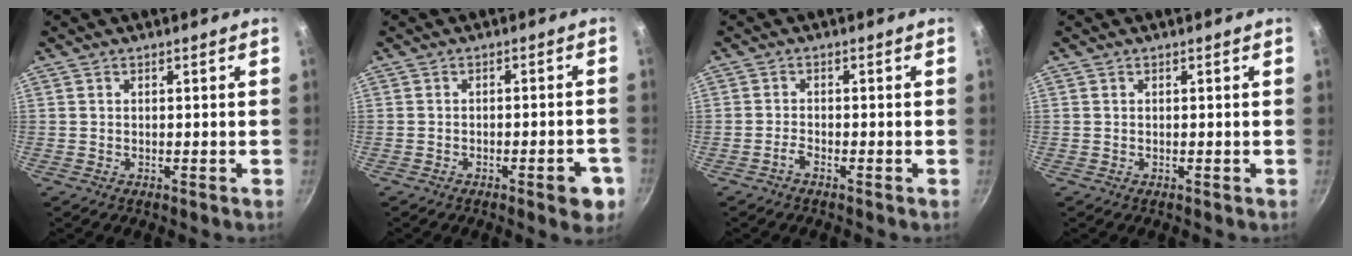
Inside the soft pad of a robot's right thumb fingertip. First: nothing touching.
{"total": 5.9, "force": [-2.8, 2.0, 4.9], "torque": [-0.046, 0.015, -0.031]}
{"total": 1.4, "force": [-1.1, 0.3, 0.7], "torque": [-0.019, 0.011, -0.026]}
{"total": 0.0}